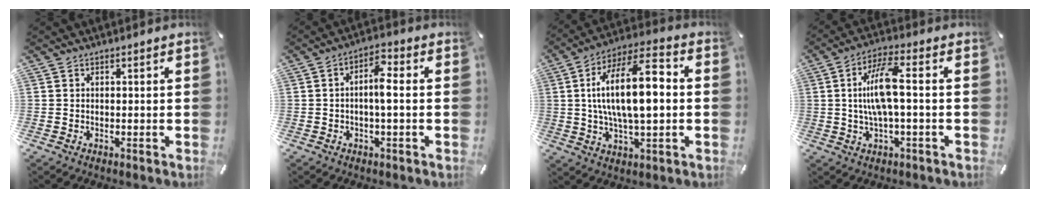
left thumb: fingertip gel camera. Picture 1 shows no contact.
{"total": 6.3, "force": [-0.5, 2.4, 5.9], "torque": [-0.104, 0.011, -0.012]}
{"total": 18.3, "force": [1.2, 7.6, 16.6], "torque": [-0.303, 0.007, 0.017]}
{"total": 10.2, "force": [0.4, 2.9, 9.8], "torque": [-0.203, -0.001, 0.000]}